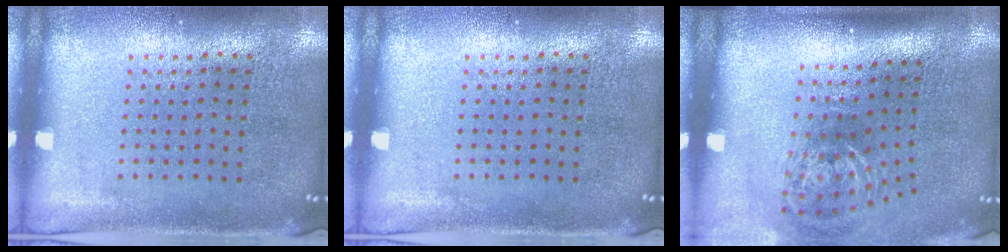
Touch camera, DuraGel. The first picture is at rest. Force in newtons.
{"total": 0.0}
{"total": 2.1, "press": 1.3, "slide": 1.7}